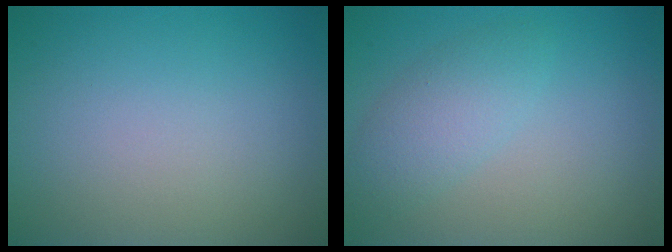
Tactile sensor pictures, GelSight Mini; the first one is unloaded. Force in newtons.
{"total": 2.8, "press": 2.8, "slide": 0.1}